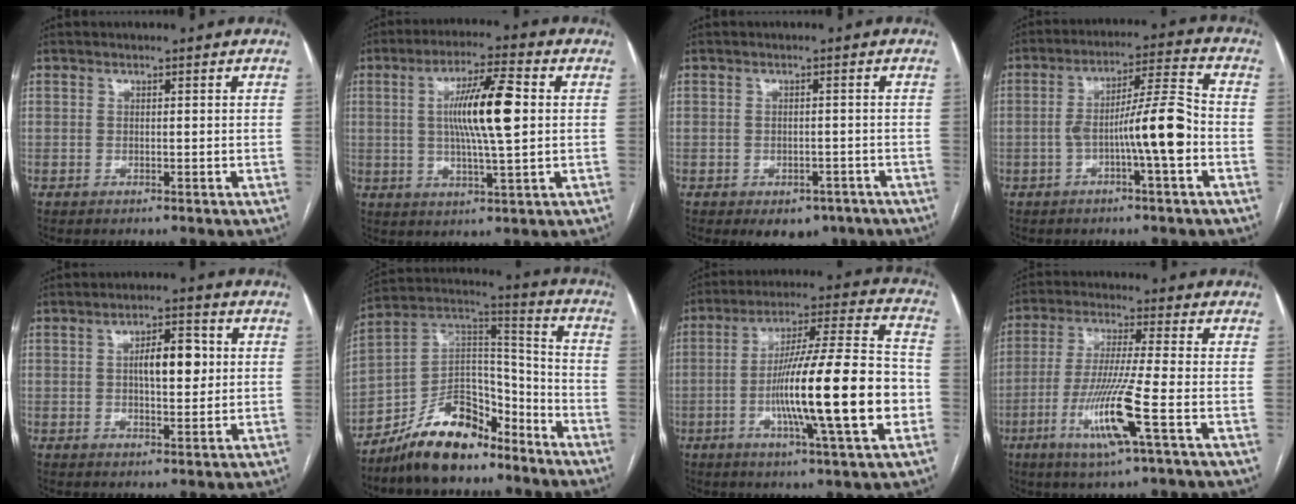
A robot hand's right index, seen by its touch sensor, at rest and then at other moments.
{"total": 11.2, "force": [1.4, 0.9, 11.1], "torque": [-0.198, 0.005, 0.023]}
{"total": 5.2, "force": [-3.5, 3.2, 2.1], "torque": [-0.012, 0.003, -0.040]}
{"total": 9.8, "force": [-2.5, 0.2, 9.4], "torque": [-0.161, 0.020, -0.041]}
{"total": 6.8, "force": [1.0, 2.5, 6.2], "torque": [-0.100, 0.012, 0.016]}
{"total": 14.6, "force": [-11.0, 6.2, 7.5], "torque": [-0.131, 0.037, -0.193]}
{"total": 20.6, "force": [-4.4, 0.7, 20.1], "torque": [-0.324, 0.001, -0.069]}
{"total": 11.3, "force": [-4.1, -0.8, 10.5], "torque": [-0.210, -0.020, -0.078]}